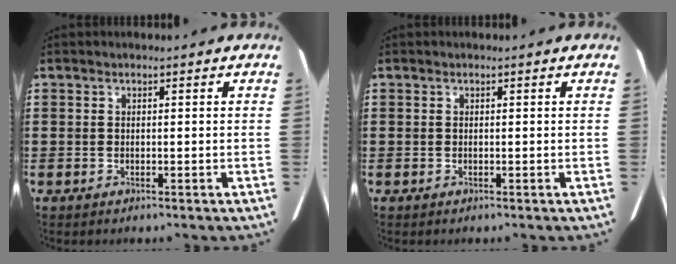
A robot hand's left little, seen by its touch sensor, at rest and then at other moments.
{"total": 0.0}